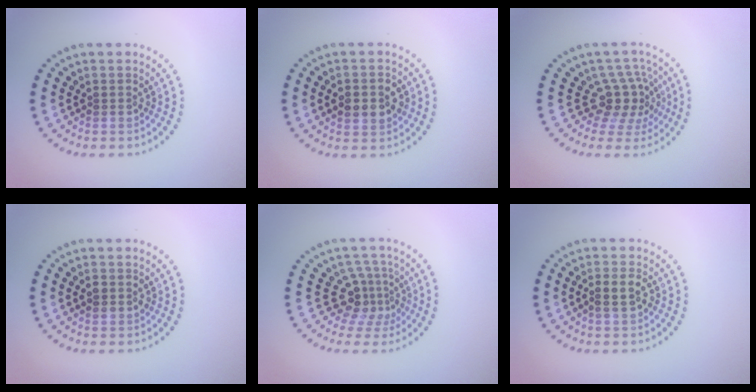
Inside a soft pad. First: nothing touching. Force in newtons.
{"total": 3.6, "press": 3.5, "slide": 0.2}
{"total": 3.7, "press": 2.6, "slide": 2.6}
{"total": 1.3, "press": 1.3, "slide": 0.1}
{"total": 3.6, "press": 2.5, "slide": 2.6}
{"total": 2.4, "press": 2.3, "slide": 0.6}